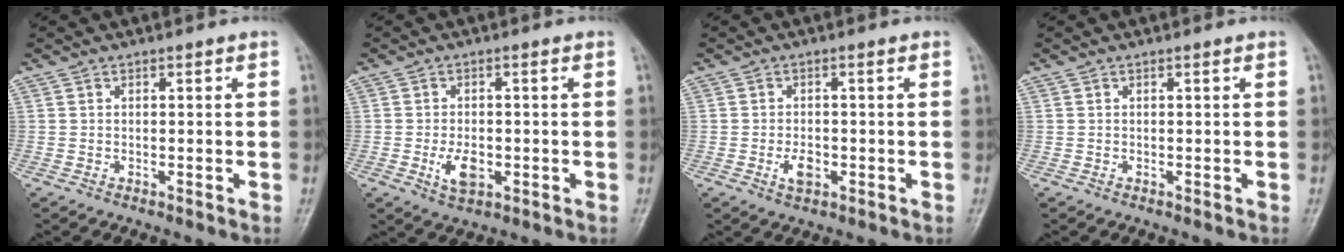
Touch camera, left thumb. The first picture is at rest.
{"total": 4.8, "force": [-1.2, 2.7, 3.8], "torque": [-0.063, -0.003, -0.017]}
{"total": 3.3, "force": [-1.0, 1.9, 2.5], "torque": [-0.041, 0.000, -0.016]}
{"total": 0.0}